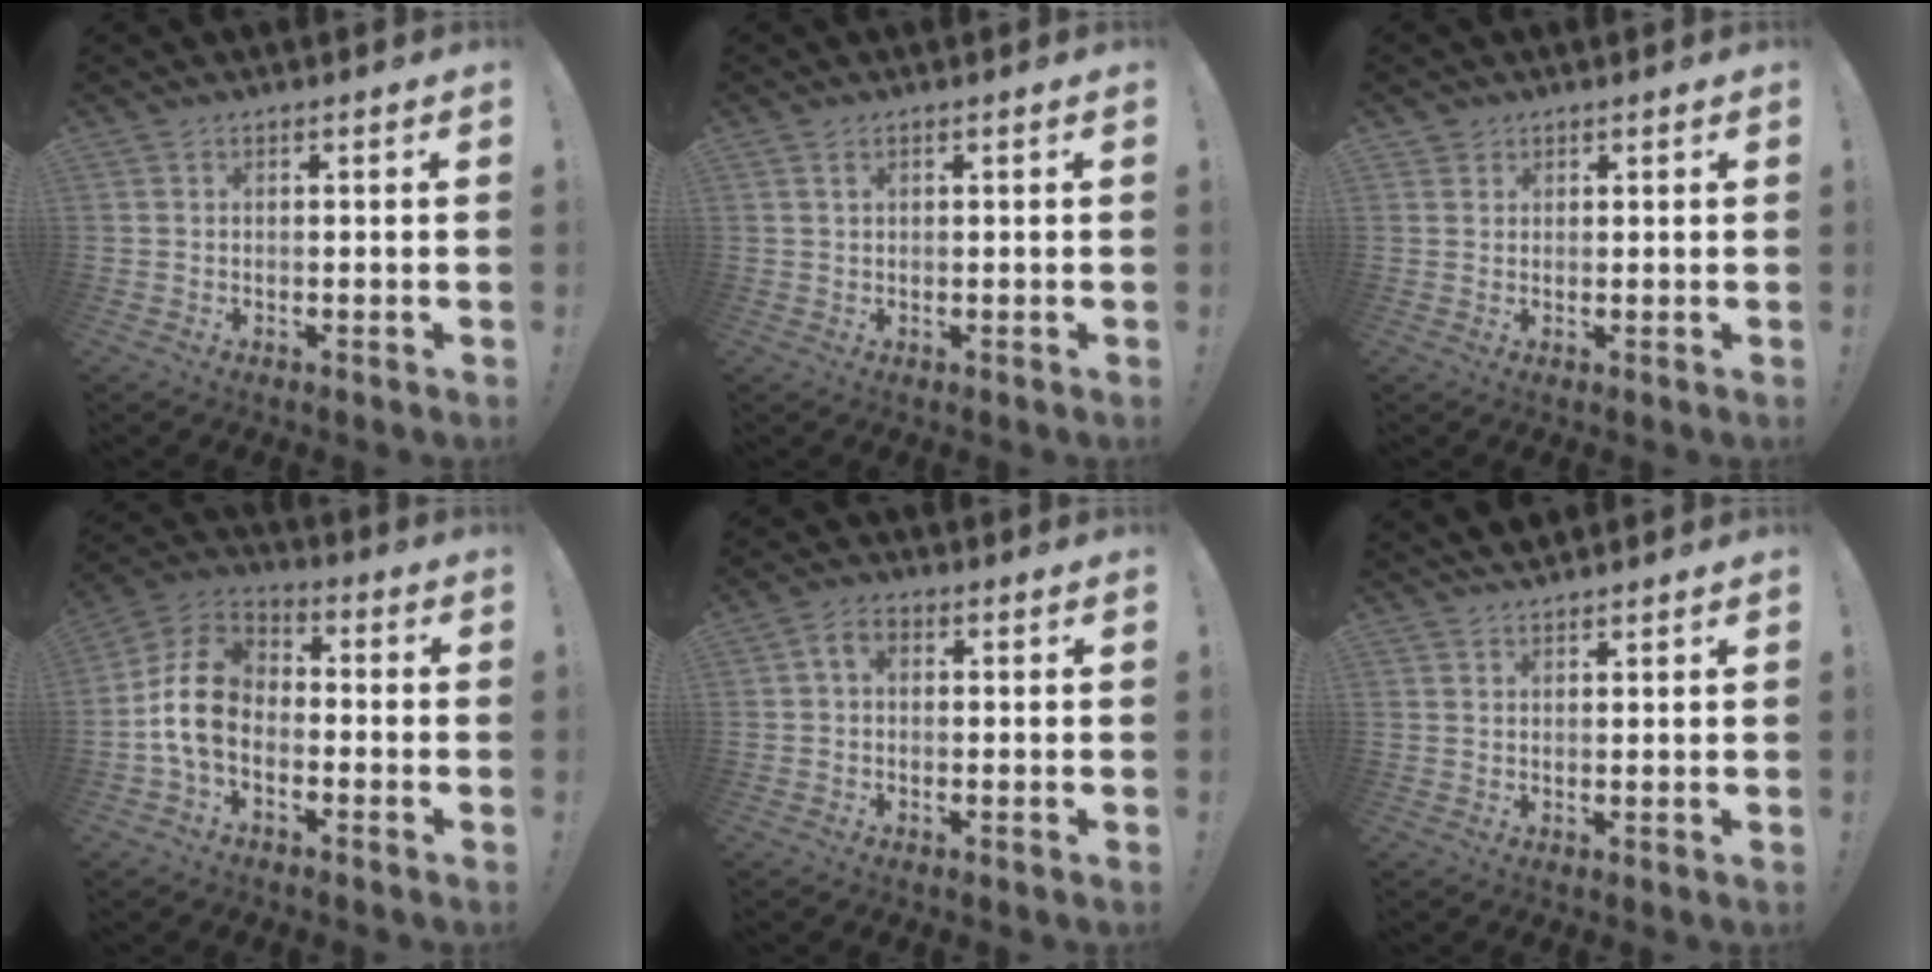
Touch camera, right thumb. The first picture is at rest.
{"total": 1.2, "force": [0.7, 0.5, 0.7], "torque": [-0.009, -0.002, 0.012]}
{"total": 2.2, "force": [1.5, 1.6, 0.1], "torque": [-0.002, -0.004, 0.028]}
{"total": 12.5, "force": [-2.8, 9.1, 8.2], "torque": [-0.156, 0.027, -0.048]}
{"total": 3.7, "force": [0.5, 2.5, 2.6], "torque": [-0.045, 0.005, 0.009]}
{"total": 2.2, "force": [2.1, 0.6, 0.1], "torque": [0.000, -0.010, 0.040]}